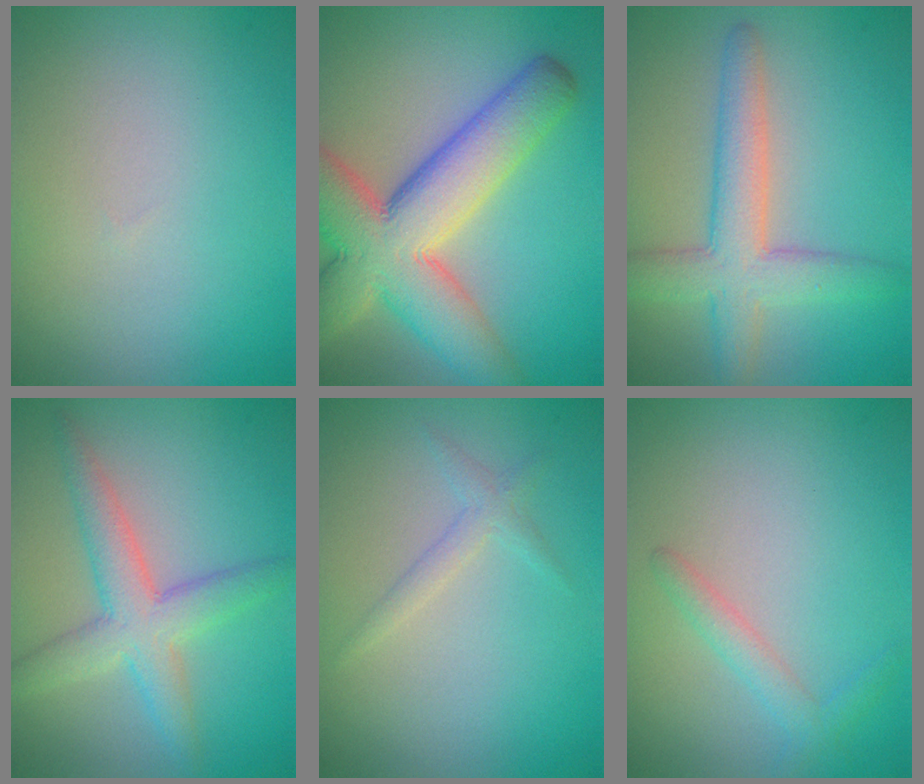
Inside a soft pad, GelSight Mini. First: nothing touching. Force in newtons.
{"total": 10.9, "press": 10.9, "slide": 0.6}
{"total": 5.2, "press": 5.2, "slide": 0.1}
{"total": 4.6, "press": 4.6, "slide": 0.1}
{"total": 1.4, "press": 1.4, "slide": 0.1}
{"total": 1.6, "press": 1.6, "slide": 0.1}